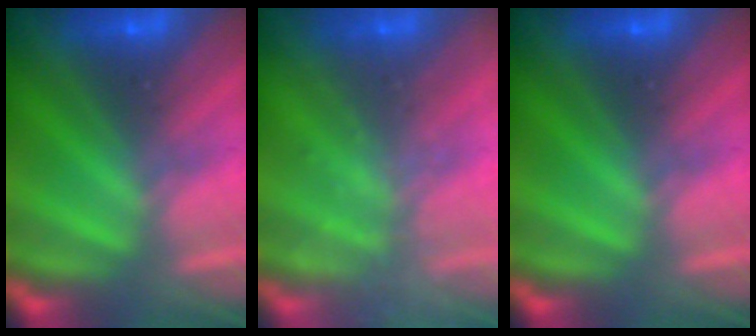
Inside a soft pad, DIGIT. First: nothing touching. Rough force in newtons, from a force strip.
{"total": 1.7}
{"total": 0.0}